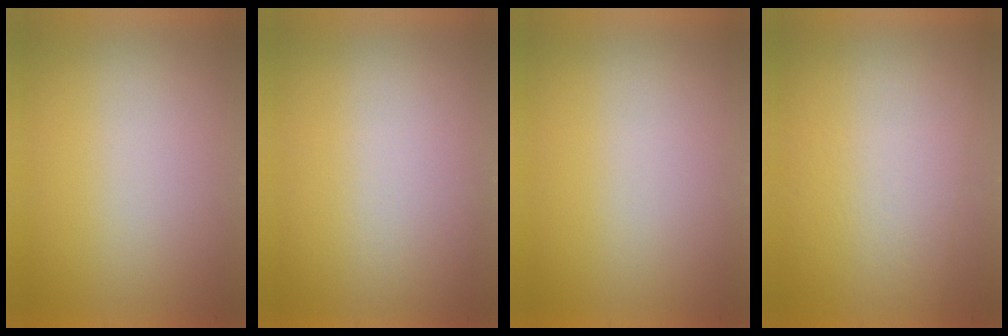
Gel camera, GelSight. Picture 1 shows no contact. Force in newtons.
{"total": 1.4}
{"total": 0.0}
{"total": 2.8}